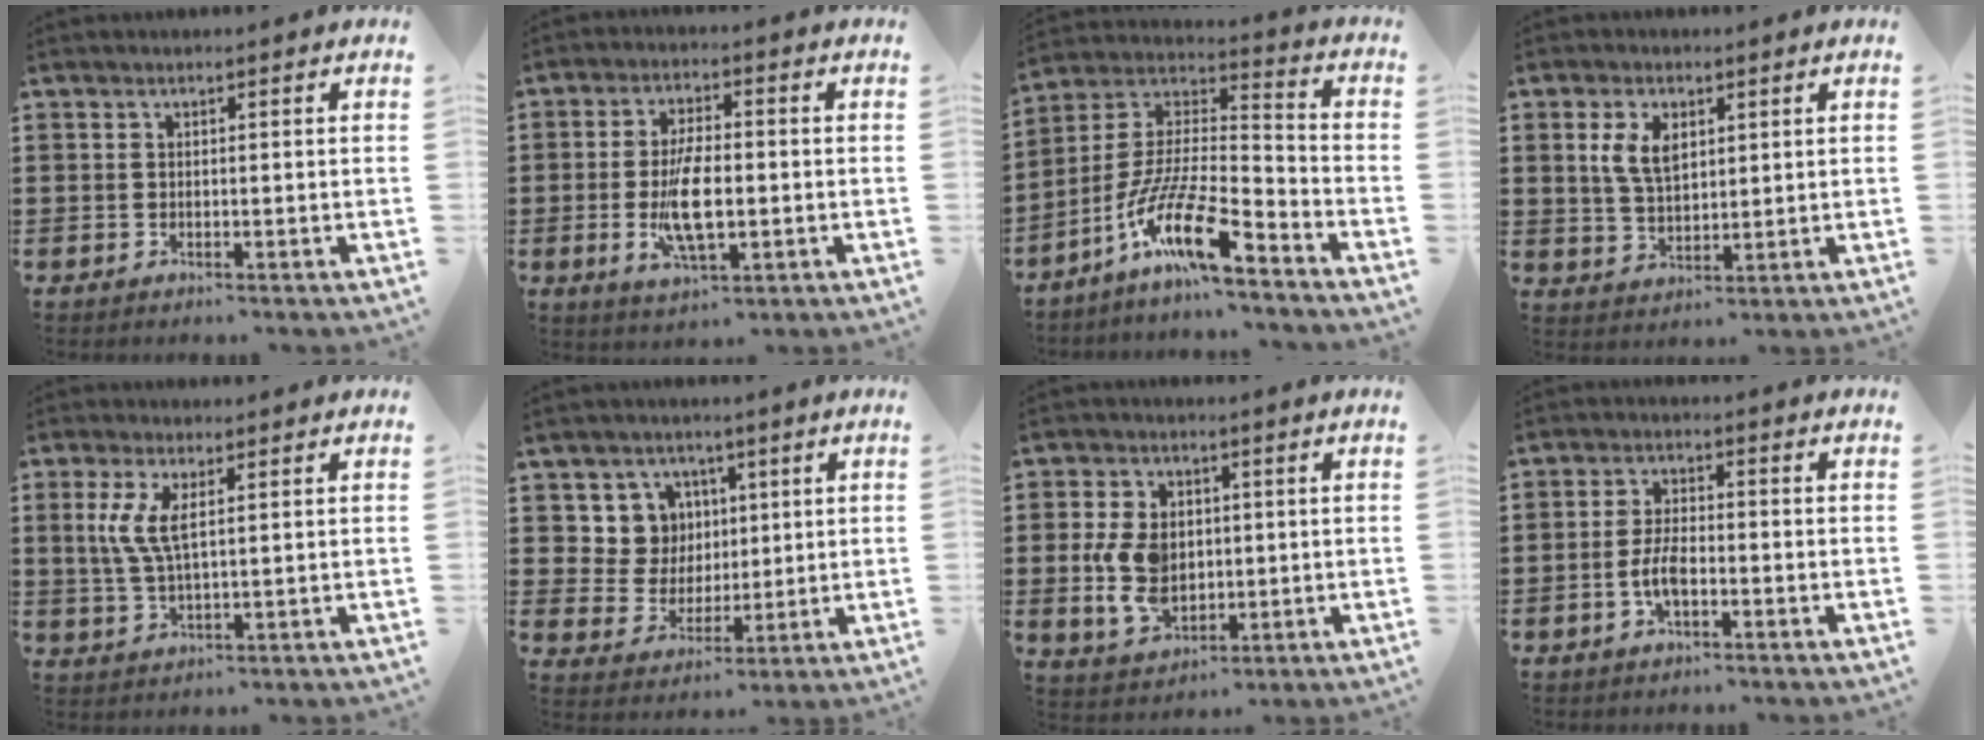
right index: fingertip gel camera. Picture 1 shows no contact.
{"total": 8.8, "force": [-1.4, 3.5, 8.0], "torque": [-0.168, -0.006, -0.028]}
{"total": 13.7, "force": [-9.3, 2.4, 9.8], "torque": [-0.202, 0.003, -0.179]}
{"total": 5.5, "force": [1.8, 3.2, 4.1], "torque": [-0.090, 0.012, 0.030]}
{"total": 5.7, "force": [1.6, 2.2, 5.0], "torque": [-0.120, 0.001, 0.022]}
{"total": 7.4, "force": [2.9, 6.7, 1.2], "torque": [-0.056, 0.004, 0.057]}
{"total": 8.6, "force": [0.1, 5.9, 6.2], "torque": [-0.157, 0.008, -0.002]}
{"total": 4.7, "force": [-1.4, 2.1, 3.9], "torque": [-0.098, -0.002, -0.033]}